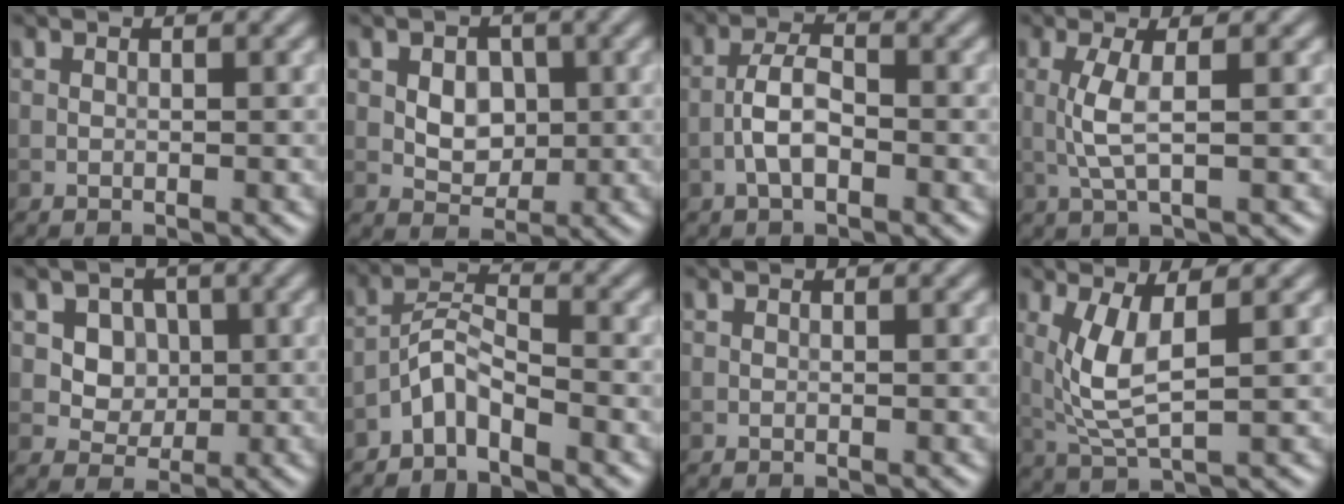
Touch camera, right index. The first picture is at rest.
{"total": 3.5, "force": [0.4, 2.6, 2.3], "torque": [-0.035, -0.003, 0.005]}
{"total": 3.1, "force": [-1.2, 1.3, 2.6], "torque": [-0.048, 0.008, -0.030]}
{"total": 2.7, "force": [0.2, 0.5, 2.7], "torque": [-0.063, 0.001, 0.004]}
{"total": 4.3, "force": [1.2, 3.6, 2.1], "torque": [-0.035, -0.008, 0.027]}
{"total": 3.1, "force": [-2.4, 0.8, 1.7], "torque": [-0.032, 0.014, -0.054]}
{"total": 0.0}
{"total": 4.6, "force": [0.9, 1.4, 4.3], "torque": [-0.100, -0.006, 0.025]}